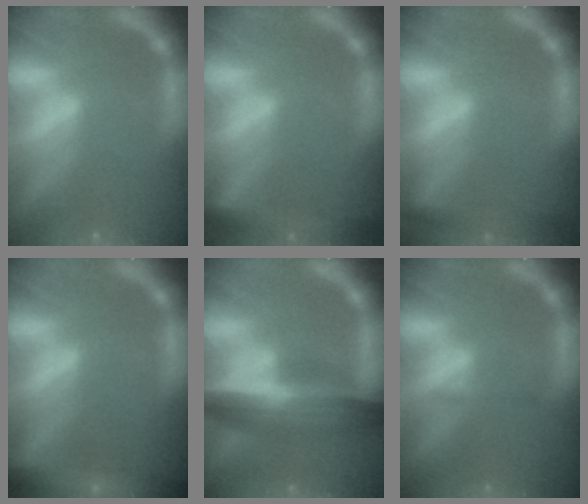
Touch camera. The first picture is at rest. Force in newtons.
{"total": 5.0}
{"total": 3.0}
{"total": 10.0}
{"total": 8.5}
{"total": 0.9}